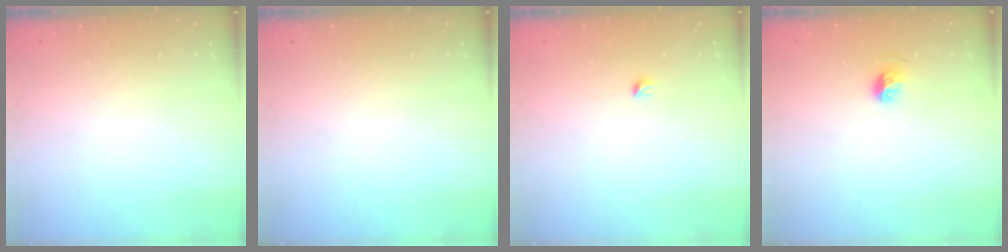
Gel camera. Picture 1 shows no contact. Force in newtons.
{"total": 0.0}
{"total": 2.9, "press": 2.9, "slide": 0.4}
{"total": 5.4, "press": 5.2, "slide": 1.2}